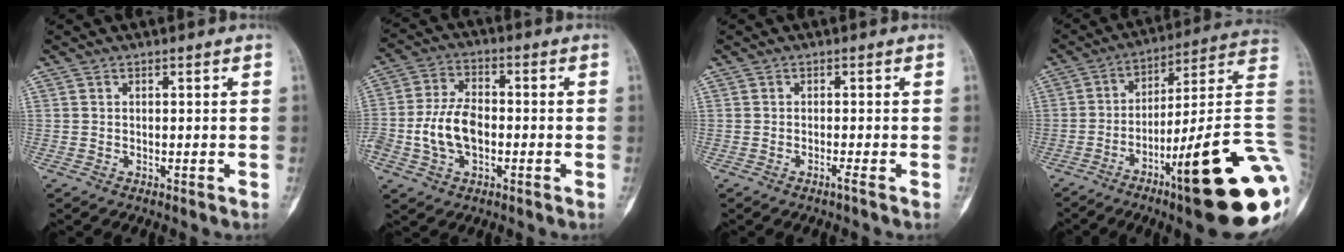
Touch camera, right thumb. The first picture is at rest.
{"total": 9.3, "force": [-1.8, 5.6, 7.2], "torque": [-0.143, 0.021, -0.039]}
{"total": 0.9, "force": [-0.7, -0.4, 0.6], "torque": [-0.006, 0.000, -0.013]}
{"total": 27.2, "force": [-9.3, 4.0, 25.3], "torque": [-0.282, 0.046, -0.136]}